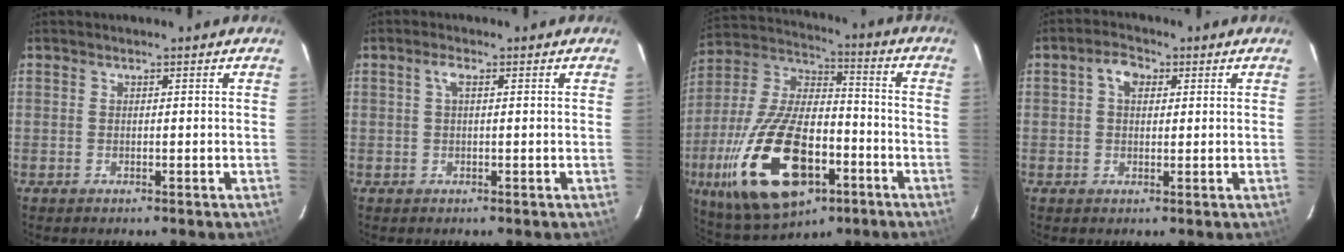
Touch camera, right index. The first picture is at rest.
{"total": 1.7, "force": [0.5, 0.5, 1.6], "torque": [-0.033, 0.007, 0.008]}
{"total": 24.9, "force": [-10.1, 12.4, 19.1], "torque": [-0.395, -0.019, -0.162]}
{"total": 3.8, "force": [1.1, 2.7, 2.4], "torque": [-0.041, 0.015, 0.018]}